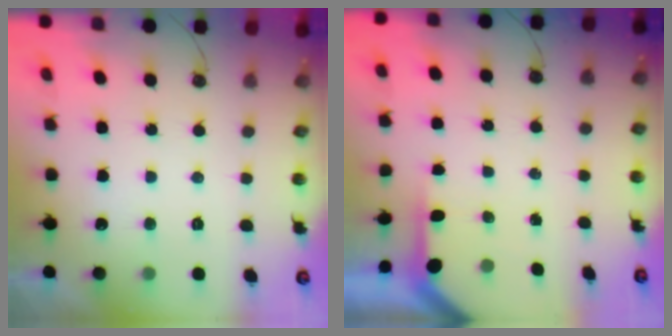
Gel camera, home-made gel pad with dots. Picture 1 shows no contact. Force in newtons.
{"total": 3.6, "press": 3.6, "slide": 0.2}